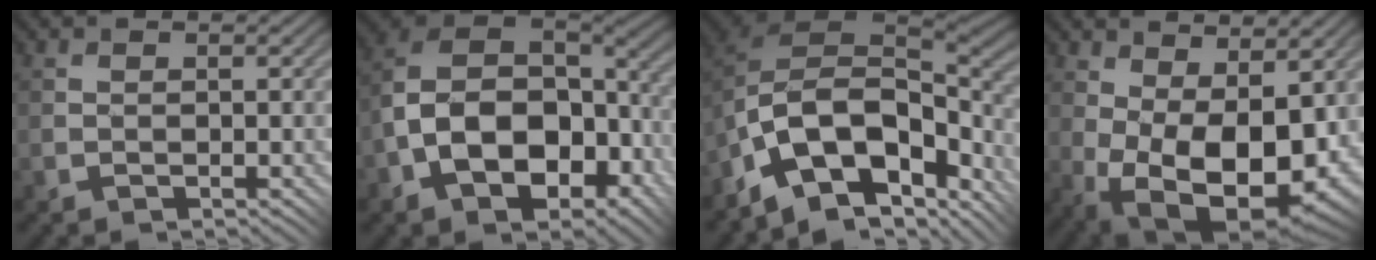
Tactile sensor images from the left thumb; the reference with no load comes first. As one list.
[{"total": 14.6, "force": [-3.9, 8.9, 10.8], "torque": [-0.212, -0.018, -0.061]}, {"total": 14.4, "force": [-7.4, 7.7, 9.6], "torque": [-0.199, -0.030, -0.118]}, {"total": 13.5, "force": [-0.8, 7.1, 11.5], "torque": [-0.187, -0.036, 0.013]}]